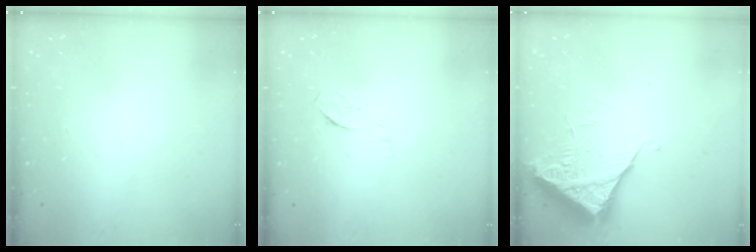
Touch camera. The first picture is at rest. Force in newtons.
{"total": 5.0, "press": 4.9, "slide": 1.2}
{"total": 6.0, "press": 6.0, "slide": 0.2}